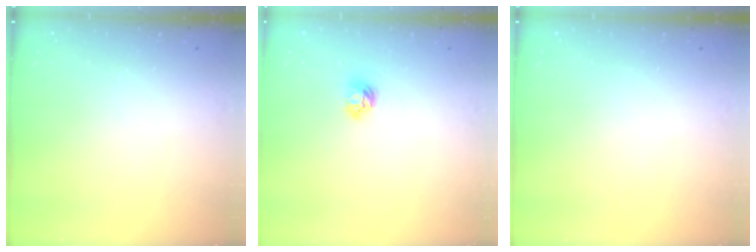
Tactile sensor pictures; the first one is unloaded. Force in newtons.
{"total": 4.0, "press": 4.0, "slide": 0.4}
{"total": 0.0}